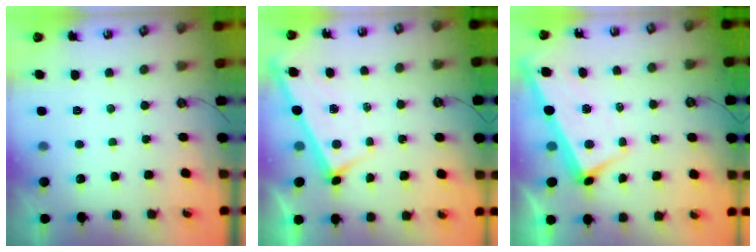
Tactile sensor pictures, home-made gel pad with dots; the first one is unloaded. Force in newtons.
{"total": 3.0, "press": 3.0, "slide": 0.1}
{"total": 1.8, "press": 1.5, "slide": 0.9}